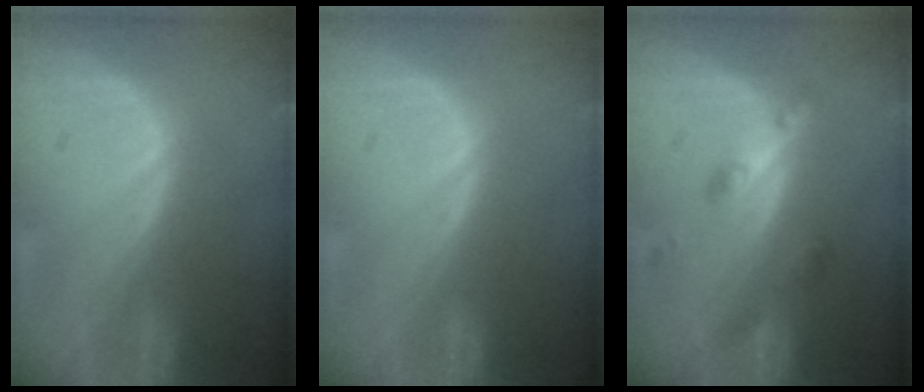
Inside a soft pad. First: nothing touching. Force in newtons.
{"total": 0.0}
{"total": 4.6, "press": 4.2, "slide": 1.9}